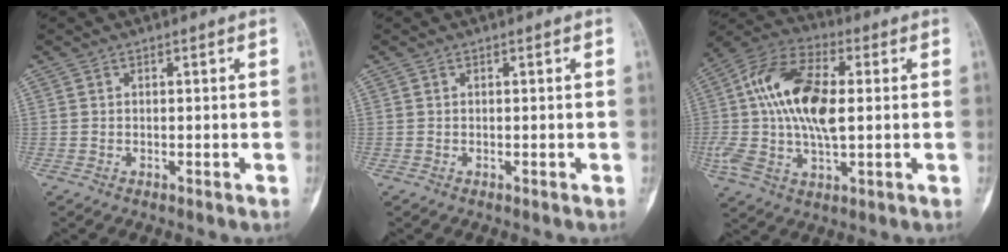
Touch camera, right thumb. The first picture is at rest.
{"total": 0.0}
{"total": 17.5, "force": [1.8, 8.4, 15.2], "torque": [-0.313, 0.020, 0.027]}